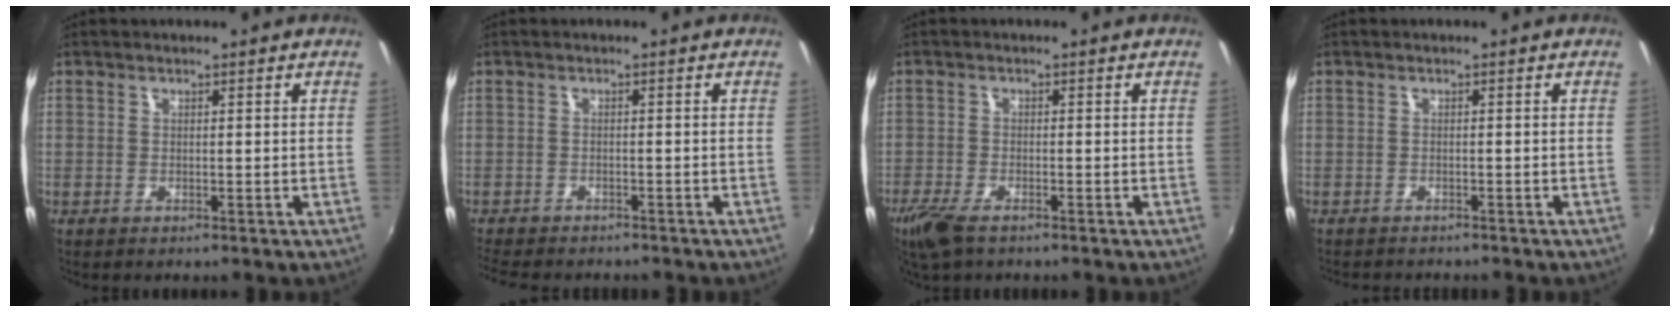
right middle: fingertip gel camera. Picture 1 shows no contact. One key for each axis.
{"total": 7.1, "fx": -6.4, "fy": 1.6, "fz": 2.6, "tx": -0.069, "ty": -0.020, "tz": -0.101}
{"total": 5.7, "fx": -4.1, "fy": 2.0, "fz": 3.5, "tx": -0.094, "ty": -0.020, "tz": -0.079}
{"total": 2.6, "fx": -2.5, "fy": 0.5, "fz": 0.7, "tx": -0.021, "ty": -0.013, "tz": -0.037}